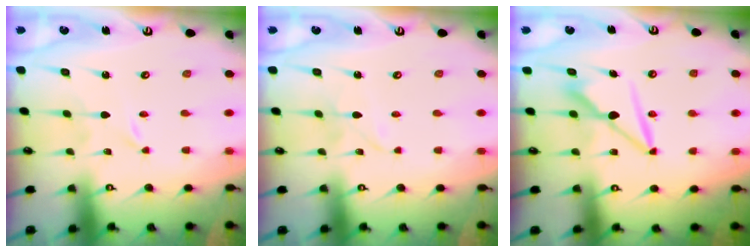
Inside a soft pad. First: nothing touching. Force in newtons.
{"total": 2.1, "press": 2.1, "slide": 0.2}
{"total": 7.5, "press": 7.5, "slide": 0.4}